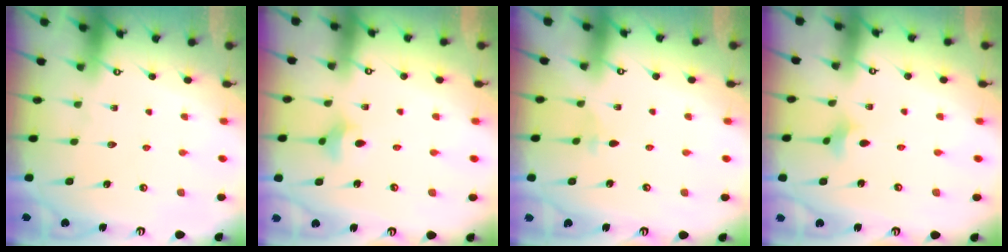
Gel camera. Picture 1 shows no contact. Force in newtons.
{"total": 4.5, "press": 4.5, "slide": 0.6}
{"total": 2.0, "press": 1.9, "slide": 0.5}
{"total": 2.5, "press": 2.5, "slide": 0.4}